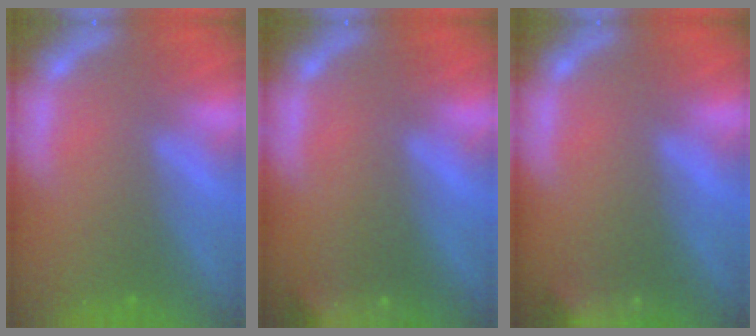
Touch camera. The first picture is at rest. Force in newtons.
{"total": 9.9}
{"total": 7.9}